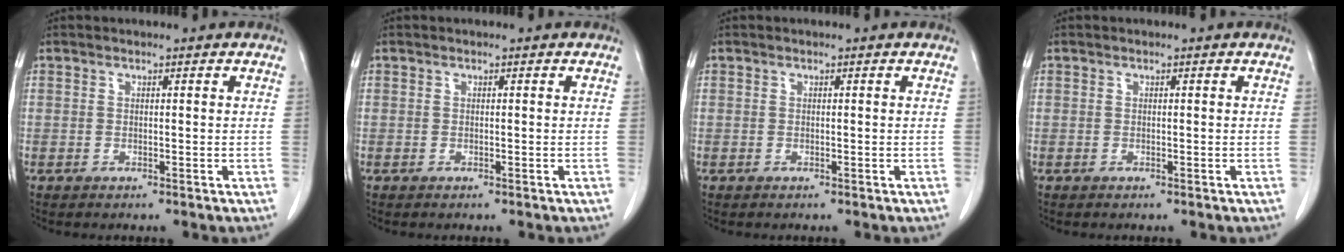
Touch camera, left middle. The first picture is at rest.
{"total": 0.0}
{"total": 0.0}
{"total": 0.0}